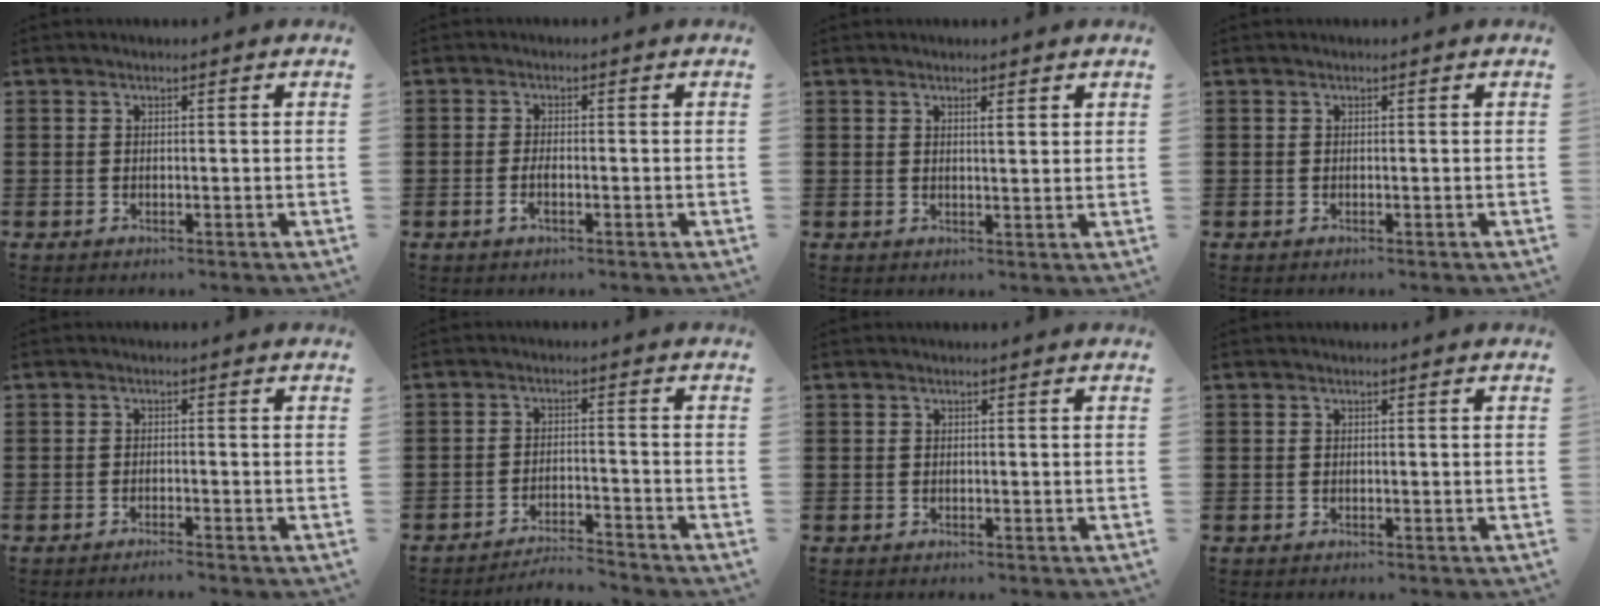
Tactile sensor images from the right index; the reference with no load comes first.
{"total": 1.8, "force": [-0.7, 0.3, 1.6], "torque": [-0.030, -0.004, -0.011]}
{"total": 1.6, "force": [0.9, 0.1, 1.3], "torque": [-0.028, -0.001, 0.016]}
{"total": 0.0}
{"total": 1.1, "force": [-1.0, -0.1, 0.4], "torque": [-0.007, 0.000, -0.019]}
{"total": 3.5, "force": [-3.5, 0.1, 0.6], "torque": [-0.016, 0.003, -0.074]}
{"total": 0.0}
{"total": 0.0}